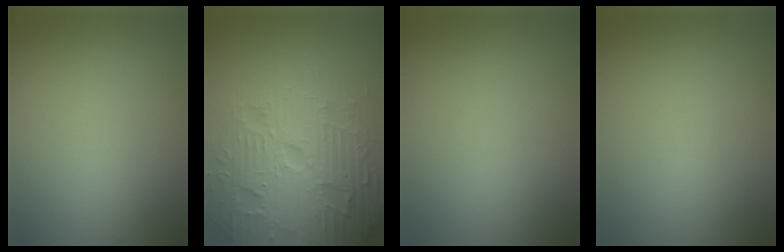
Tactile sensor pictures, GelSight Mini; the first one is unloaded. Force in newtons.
{"total": 7.8, "press": 7.6, "slide": 1.9}
{"total": 0.0}
{"total": 0.0}